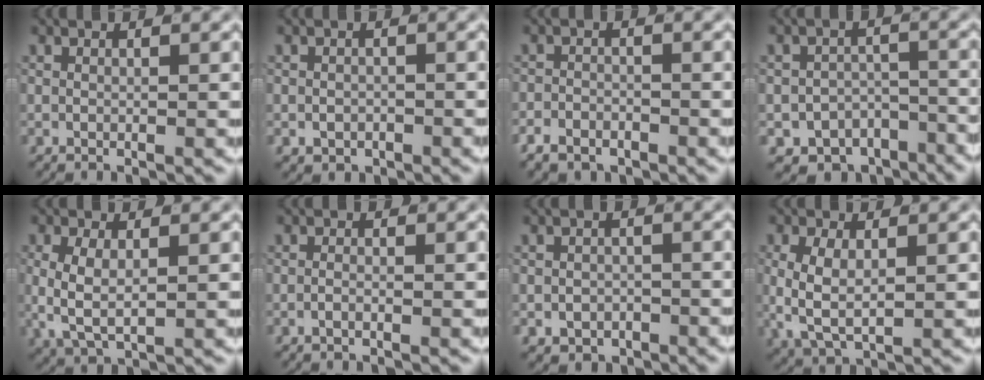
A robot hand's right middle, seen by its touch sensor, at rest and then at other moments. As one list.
[{"total": 1.8, "force": [-1.0, 1.3, 0.6], "torque": [0.000, -0.006, -0.014]}, {"total": 2.8, "force": [-2.3, 1.5, 0.6], "torque": [0.000, -0.002, -0.043]}, {"total": 11.2, "force": [-8.8, 6.5, 2.2], "torque": [-0.014, -0.027, -0.141]}, {"total": 4.6, "force": [0.0, 2.9, 3.5], "torque": [-0.094, -0.014, 0.011]}, {"total": 0.9, "force": [-0.7, 0.0, 0.5], "torque": [-0.012, -0.003, -0.013]}, {"total": 3.1, "force": [-2.3, 2.0, 0.7], "torque": [0.007, -0.007, -0.036]}, {"total": 5.0, "force": [-0.1, 3.3, 3.8], "torque": [-0.102, -0.016, 0.012]}]